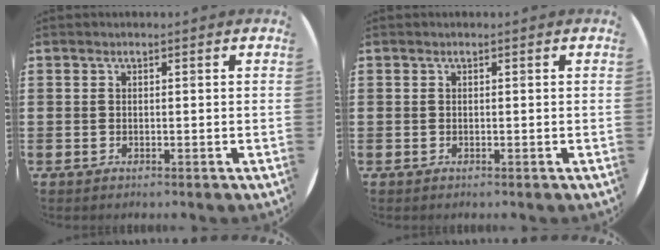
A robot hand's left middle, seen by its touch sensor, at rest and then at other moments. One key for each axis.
{"total": 0.0}